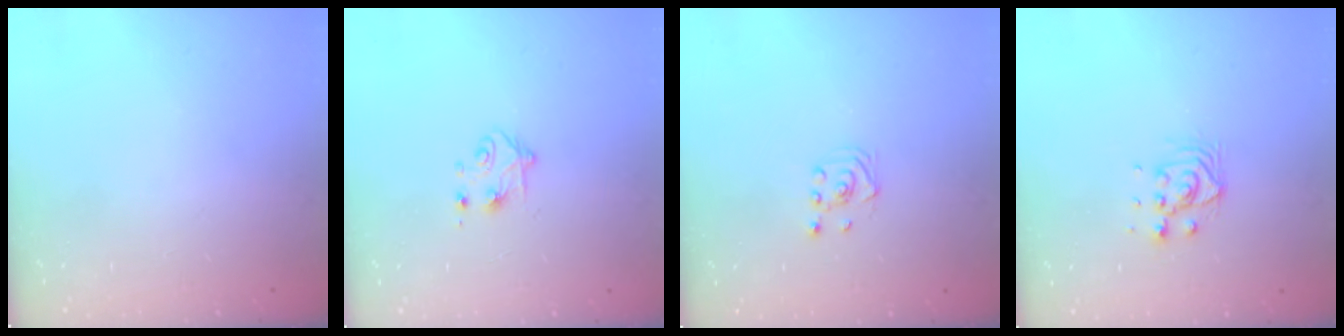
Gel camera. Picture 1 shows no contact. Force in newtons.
{"total": 4.9, "press": 4.8, "slide": 0.7}
{"total": 1.9, "press": 1.7, "slide": 0.8}
{"total": 6.4, "press": 6.4, "slide": 0.4}